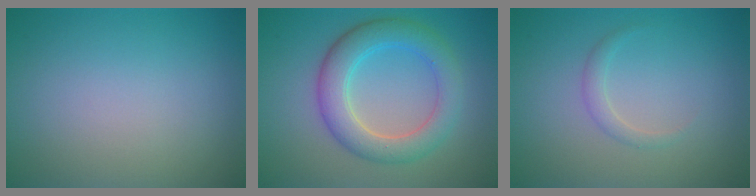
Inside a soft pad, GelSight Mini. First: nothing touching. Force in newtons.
{"total": 5.3, "press": 5.2, "slide": 0.3}
{"total": 1.1, "press": 1.1, "slide": 0.1}